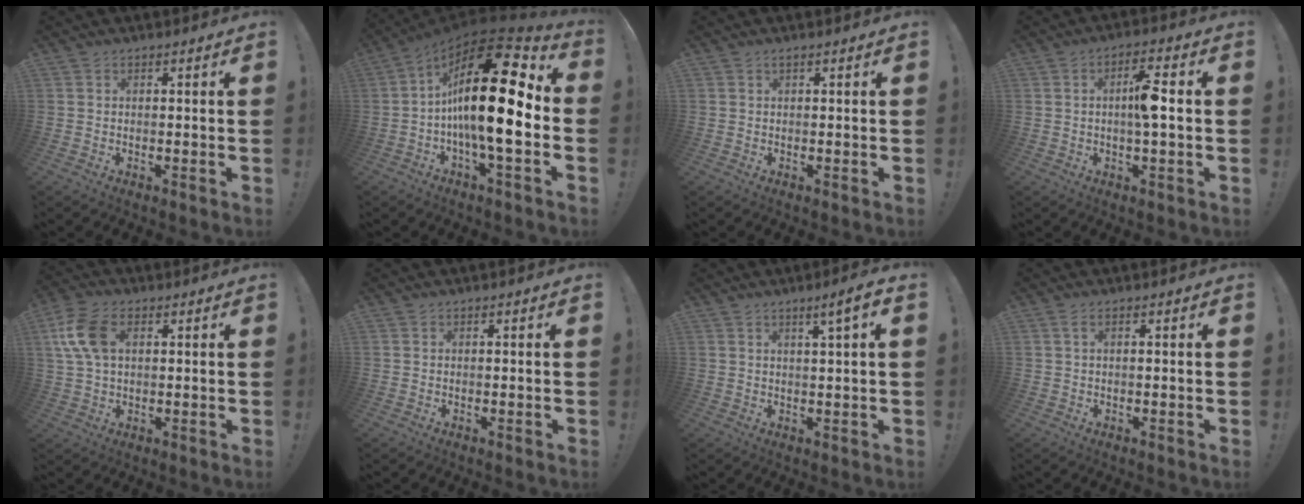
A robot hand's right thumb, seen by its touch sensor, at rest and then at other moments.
{"total": 26.5, "force": [1.2, 8.3, 25.2], "torque": [-0.426, -0.007, 0.014]}
{"total": 0.6, "force": [0.2, 0.0, 0.5], "torque": [-0.011, 0.001, 0.004]}
{"total": 7.9, "force": [0.1, 1.6, 7.8], "torque": [-0.123, 0.005, -0.005]}
{"total": 11.3, "force": [3.0, 7.1, 8.3], "torque": [-0.171, 0.008, 0.057]}
{"total": 0.0}
{"total": 4.7, "force": [2.0, -0.2, 4.3], "torque": [-0.060, -0.010, 0.024]}
{"total": 1.4, "force": [0.4, 0.1, 1.4], "torque": [-0.030, 0.001, 0.008]}